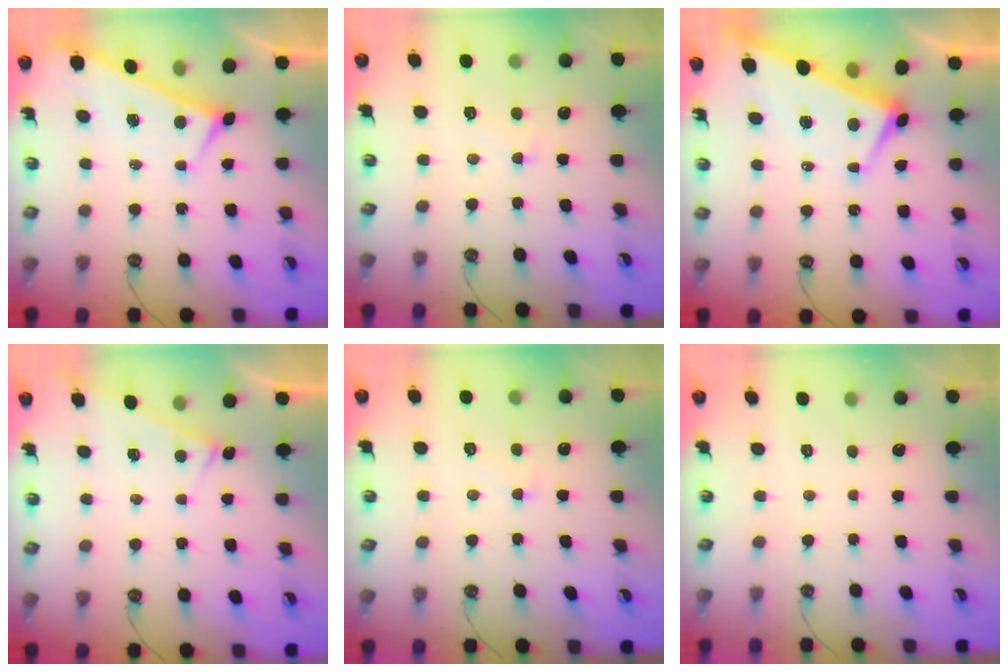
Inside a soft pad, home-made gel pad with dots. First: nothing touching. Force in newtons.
{"total": 2.8, "press": 2.6, "slide": 1.2}
{"total": 1.1, "press": 0.5, "slide": 1.0}
{"total": 6.3, "press": 6.3, "slide": 0.2}
{"total": 2.8, "press": 2.6, "slide": 1.2}
{"total": 0.0}